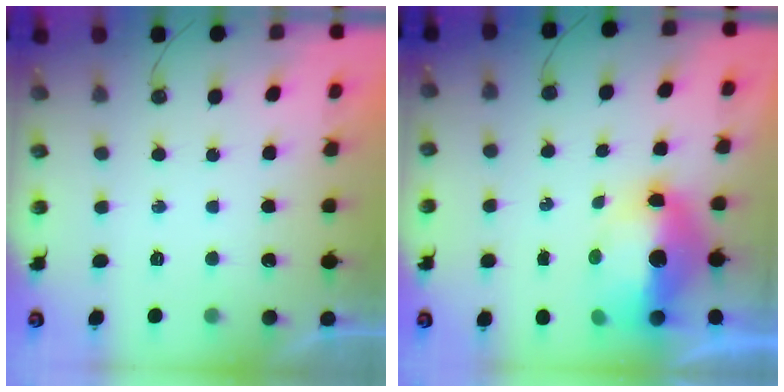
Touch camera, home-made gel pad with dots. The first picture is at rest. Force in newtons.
{"total": 12.7, "press": 12.6, "slide": 1.6}